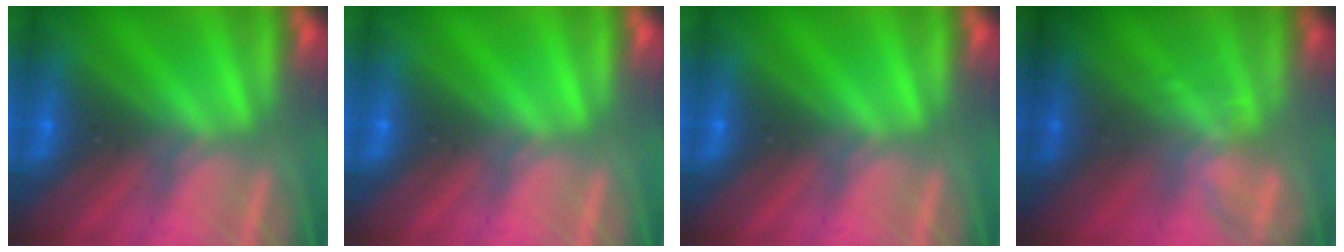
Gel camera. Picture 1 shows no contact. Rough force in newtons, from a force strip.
{"total": 0.0}
{"total": 0.0}
{"total": 1.8}